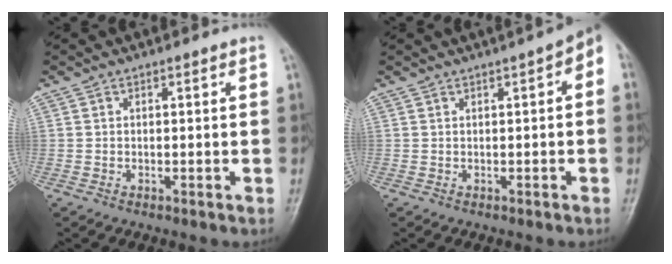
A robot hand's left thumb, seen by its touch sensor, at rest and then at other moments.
{"total": 4.3, "force": [1.4, 1.2, 3.9], "torque": [-0.046, 0.018, 0.009]}